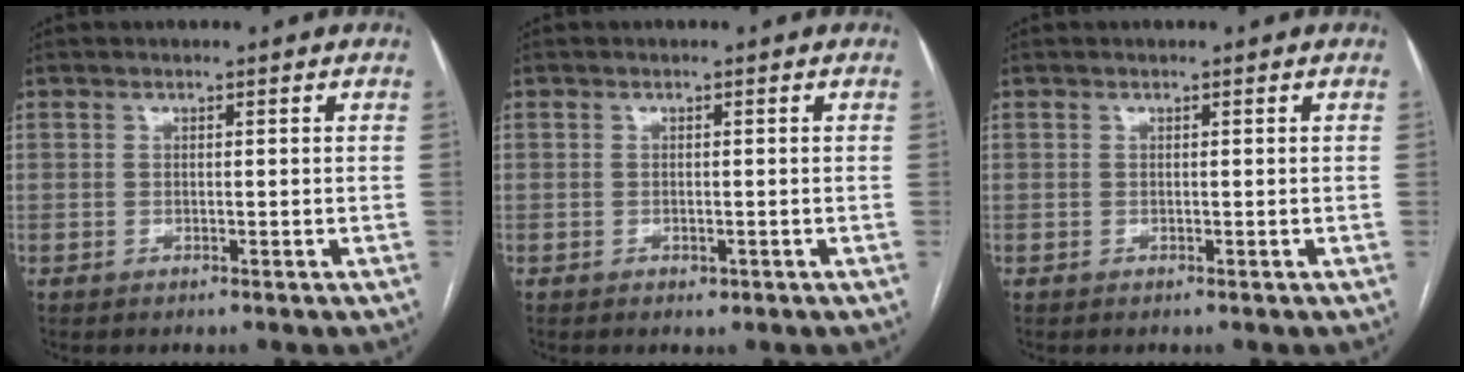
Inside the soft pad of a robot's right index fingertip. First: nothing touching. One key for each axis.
{"total": 0.9, "fx": -0.5, "fy": 0.6, "fz": 0.5, "tx": -0.007, "ty": 0.001, "tz": -0.003}
{"total": 0.0}